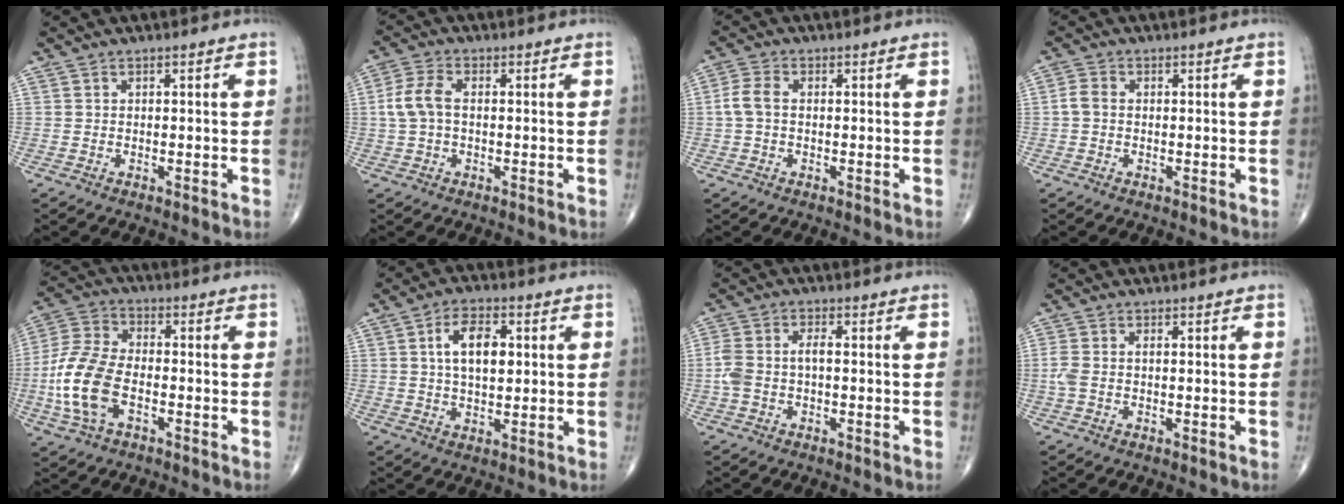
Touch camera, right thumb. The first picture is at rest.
{"total": 5.7, "force": [0.1, 3.3, 4.6], "torque": [-0.112, 0.017, -0.002]}
{"total": 3.9, "force": [-0.1, 2.4, 3.0], "torque": [-0.072, 0.010, -0.007]}
{"total": 2.5, "force": [-0.2, 1.8, 1.7], "torque": [-0.035, 0.006, -0.009]}
{"total": 13.4, "force": [-3.6, 7.5, 10.6], "torque": [-0.231, 0.020, -0.074]}
{"total": 8.5, "force": [1.7, 4.6, 6.9], "torque": [-0.109, 0.004, 0.027]}
{"total": 5.4, "force": [-0.7, 2.9, 4.5], "torque": [-0.116, 0.020, -0.015]}
{"total": 2.8, "force": [-0.2, 1.5, 2.3], "torque": [-0.074, 0.008, -0.006]}